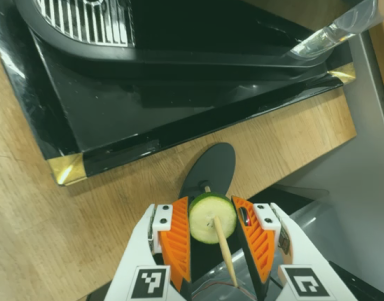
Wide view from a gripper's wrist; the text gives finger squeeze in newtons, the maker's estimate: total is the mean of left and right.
{"total": 9.5, "left": 9.4, "right": 9.5}